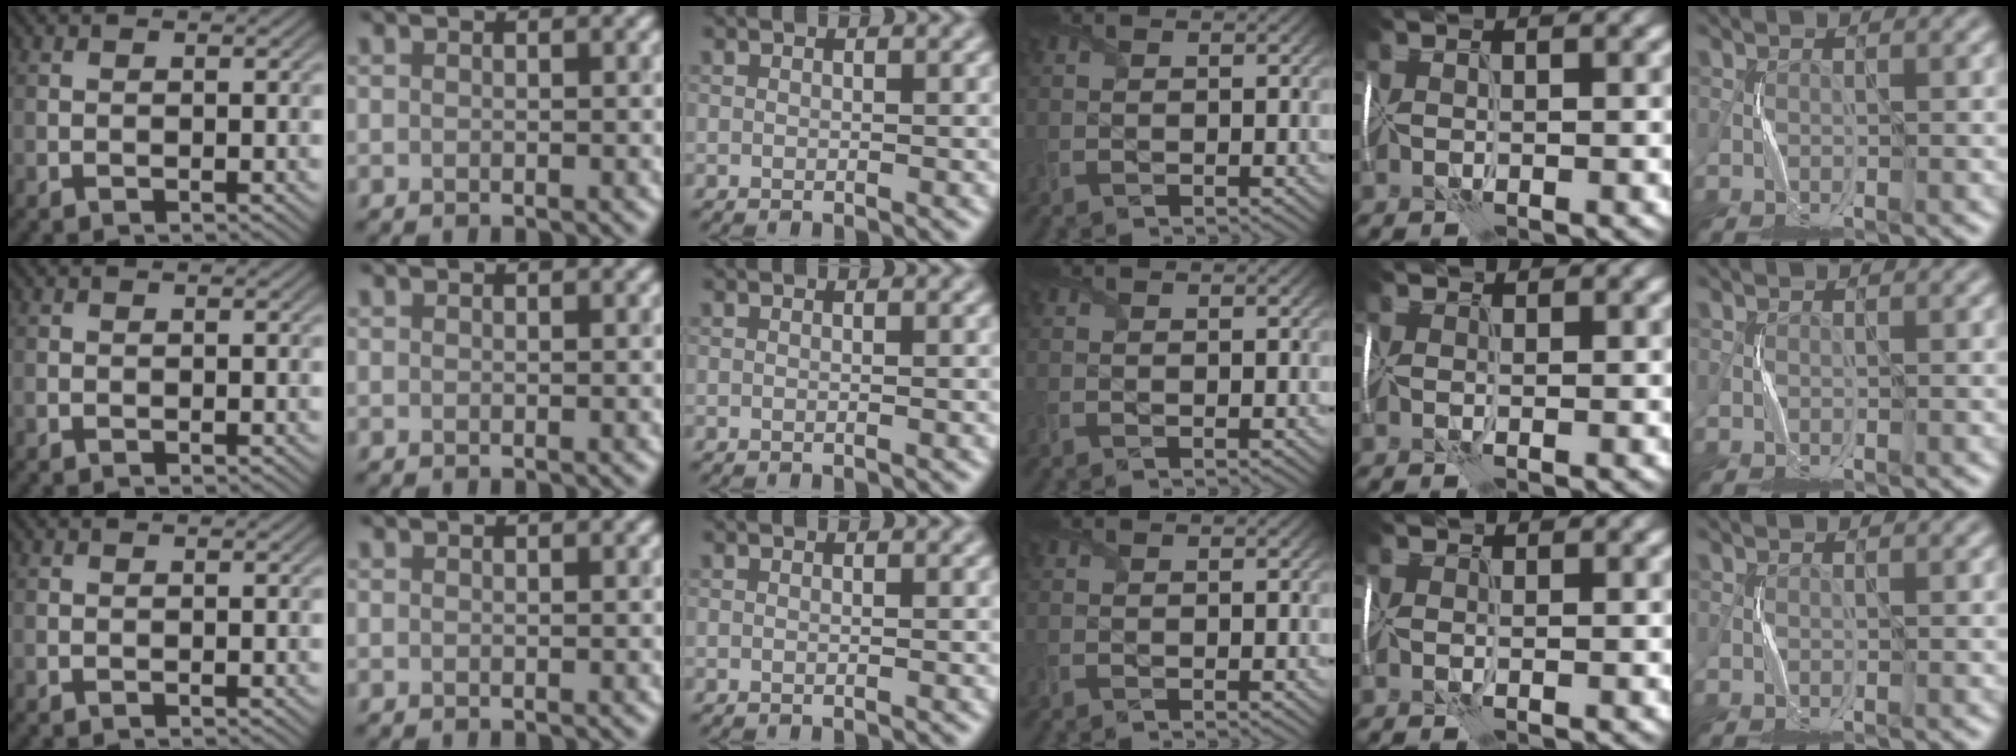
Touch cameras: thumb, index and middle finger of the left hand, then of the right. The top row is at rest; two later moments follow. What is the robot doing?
{"motion": "wrap", "object": "plastic wrap"}